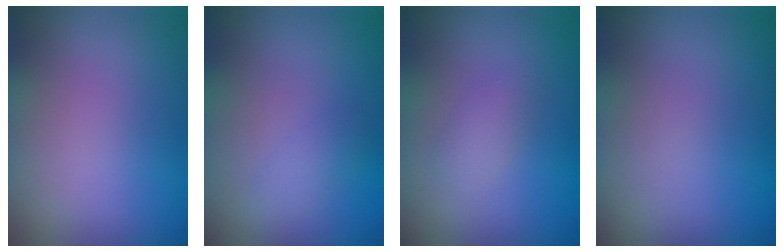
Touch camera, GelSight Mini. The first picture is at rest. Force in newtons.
{"total": 1.1, "press": 1.1, "slide": 0.0}
{"total": 1.3, "press": 1.3, "slide": 0.0}
{"total": 0.0}